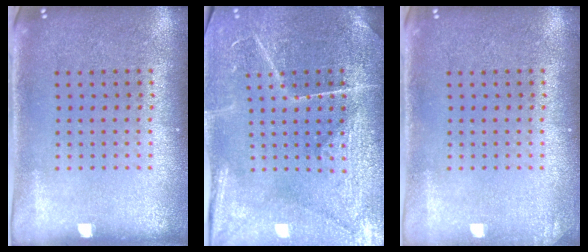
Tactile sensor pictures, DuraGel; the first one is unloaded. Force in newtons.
{"total": 3.9, "press": 3.6, "slide": 1.4}
{"total": 0.7, "press": 0.7, "slide": 0.1}